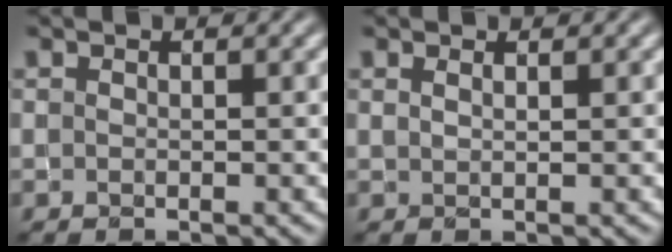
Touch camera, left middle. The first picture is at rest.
{"total": 0.6, "force": [0.6, 0.1, 0.3], "torque": [-0.002, 0.002, 0.009]}